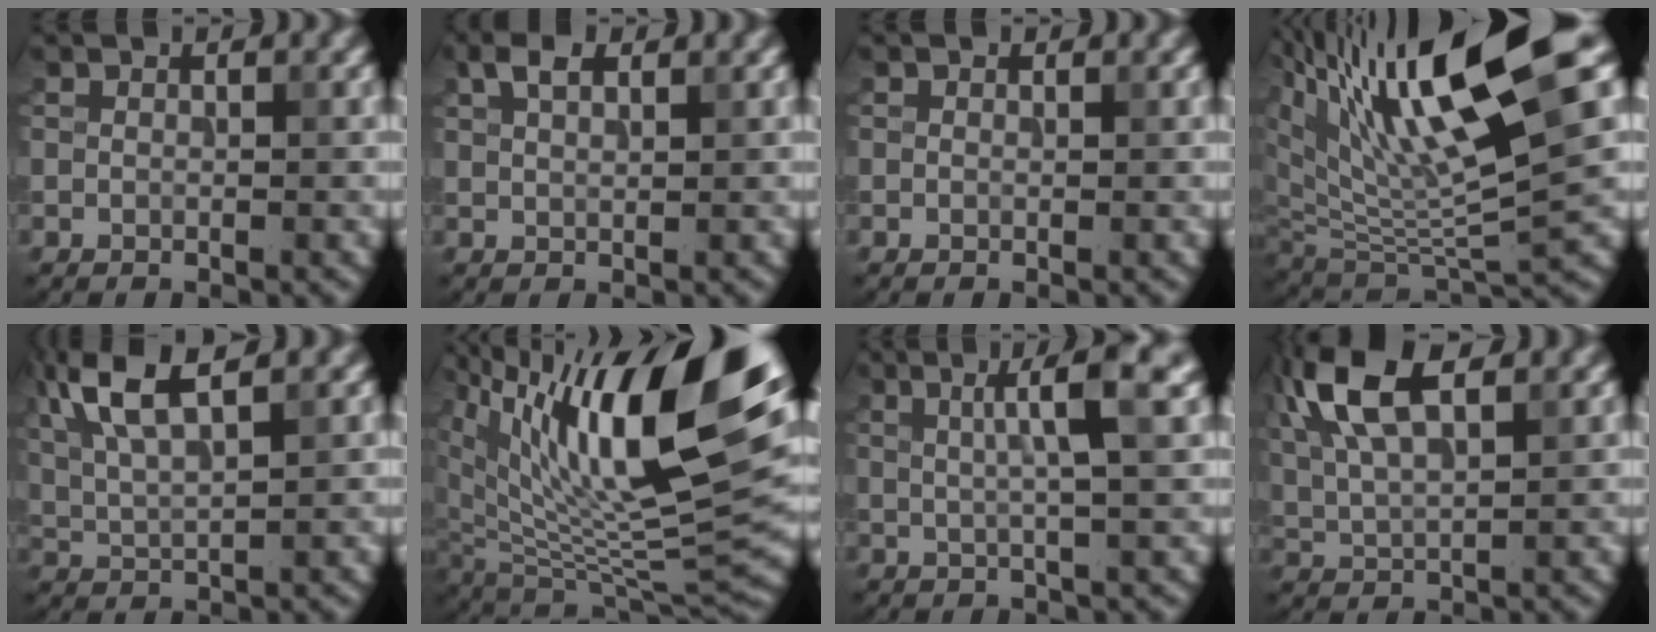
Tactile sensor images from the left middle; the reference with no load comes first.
{"total": 2.4, "force": [1.5, 1.0, 1.6], "torque": [-0.033, 0.007, 0.030]}
{"total": 0.0}
{"total": 13.6, "force": [7.1, 3.6, 11.1], "torque": [-0.193, 0.003, 0.132]}
{"total": 6.7, "force": [3.4, 2.0, 5.5], "torque": [-0.118, 0.018, 0.068]}
{"total": 16.9, "force": [8.1, 6.2, 13.6], "torque": [-0.233, 0.020, 0.145]}
{"total": 4.9, "force": [1.5, 0.6, 4.6], "torque": [-0.066, 0.009, 0.024]}
{"total": 9.0, "force": [4.2, 3.7, 7.0], "torque": [-0.157, 0.025, 0.070]}